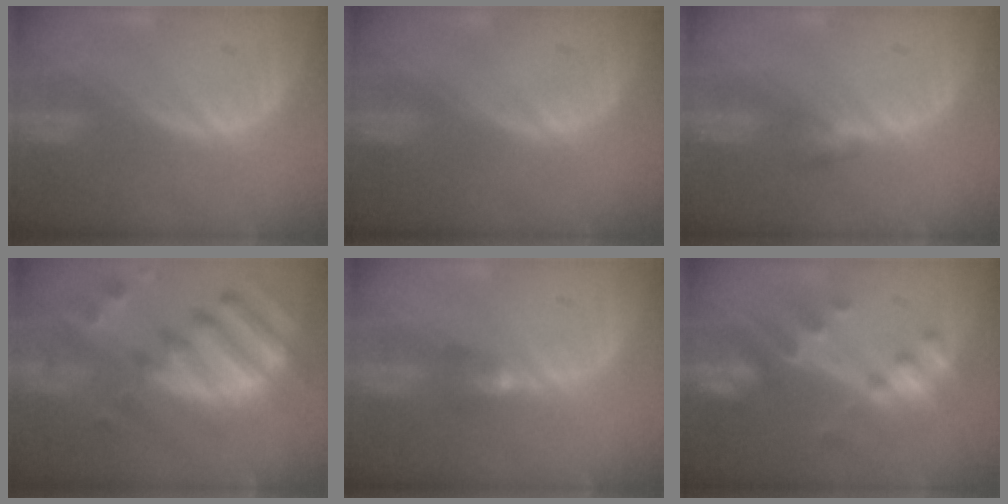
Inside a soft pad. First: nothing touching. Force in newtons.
{"total": 0.0}
{"total": 2.5, "press": 2.5, "slide": 0.5}
{"total": 12.4, "press": 10.7, "slide": 6.2}
{"total": 2.8, "press": 2.5, "slide": 1.3}
{"total": 7.7, "press": 6.8, "slide": 3.5}